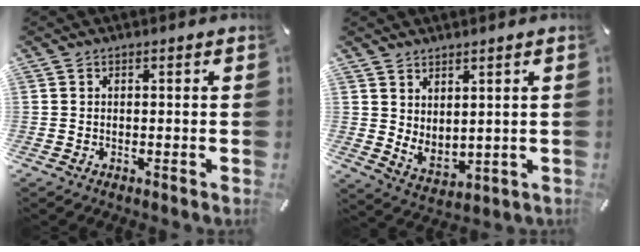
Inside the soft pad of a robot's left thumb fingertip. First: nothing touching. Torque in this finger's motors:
{"motor_torque": [0.75, 0.64, 0.29, -0.58, 0.13]}